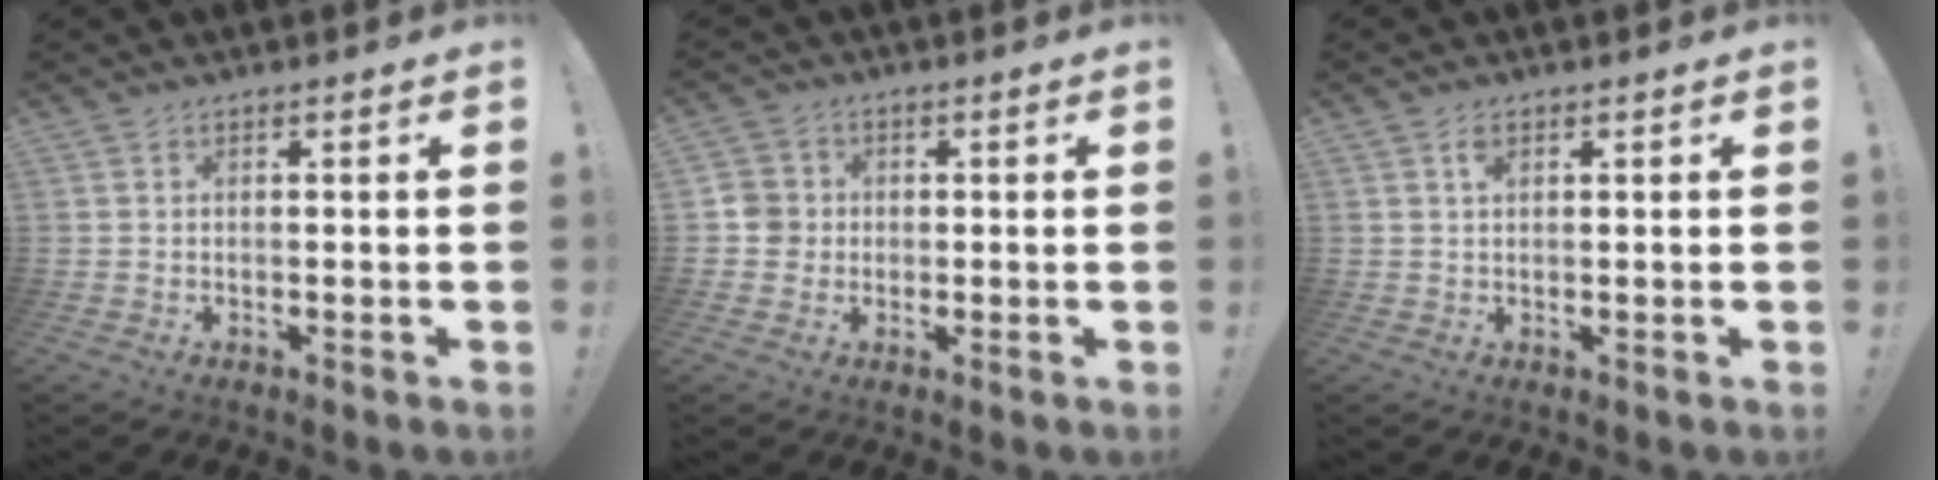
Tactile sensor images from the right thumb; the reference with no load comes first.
{"total": 5.1, "force": [-0.3, 4.9, 1.1], "torque": [-0.028, 0.010, -0.004]}
{"total": 1.9, "force": [0.9, 1.0, 1.3], "torque": [-0.013, -0.004, 0.012]}